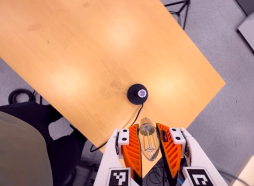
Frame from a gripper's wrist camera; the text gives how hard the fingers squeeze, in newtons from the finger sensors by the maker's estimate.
{"total": 21.4, "left": 22.9, "right": 19.9}